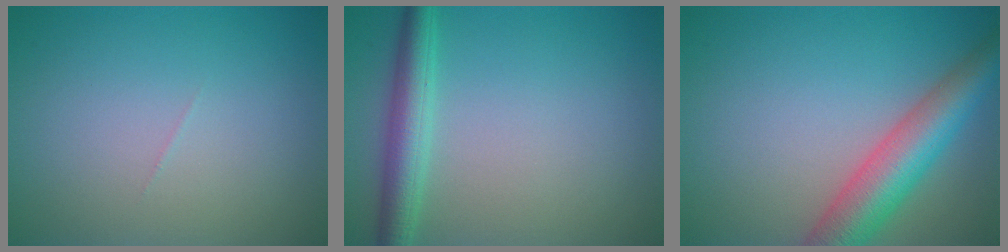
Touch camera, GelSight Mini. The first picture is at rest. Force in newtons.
{"total": 3.6, "press": 3.6, "slide": 0.1}
{"total": 6.7, "press": 6.7, "slide": 0.2}